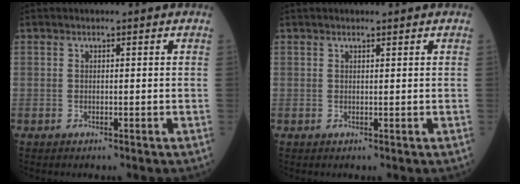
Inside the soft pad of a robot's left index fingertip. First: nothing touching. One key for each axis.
{"total": 1.2, "fx": 1.0, "fy": 0.0, "fz": 0.5, "tx": -0.007, "ty": 0.007, "tz": 0.018}